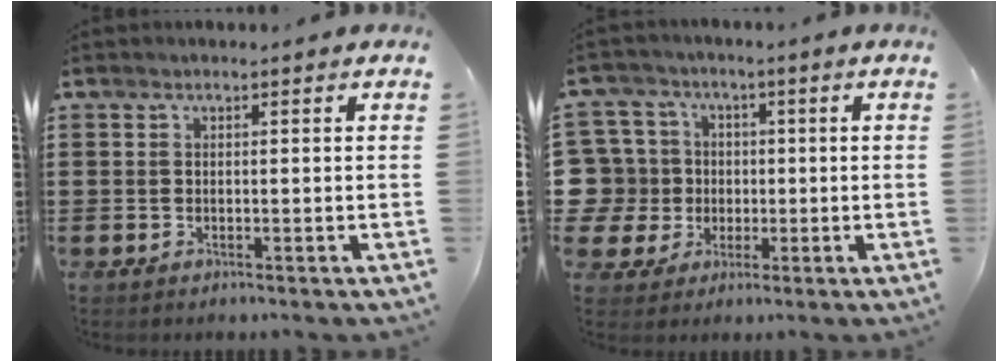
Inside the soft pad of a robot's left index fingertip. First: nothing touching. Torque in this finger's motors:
{"motor_torque": [0.13, 0.09, 0.03, 0.01]}